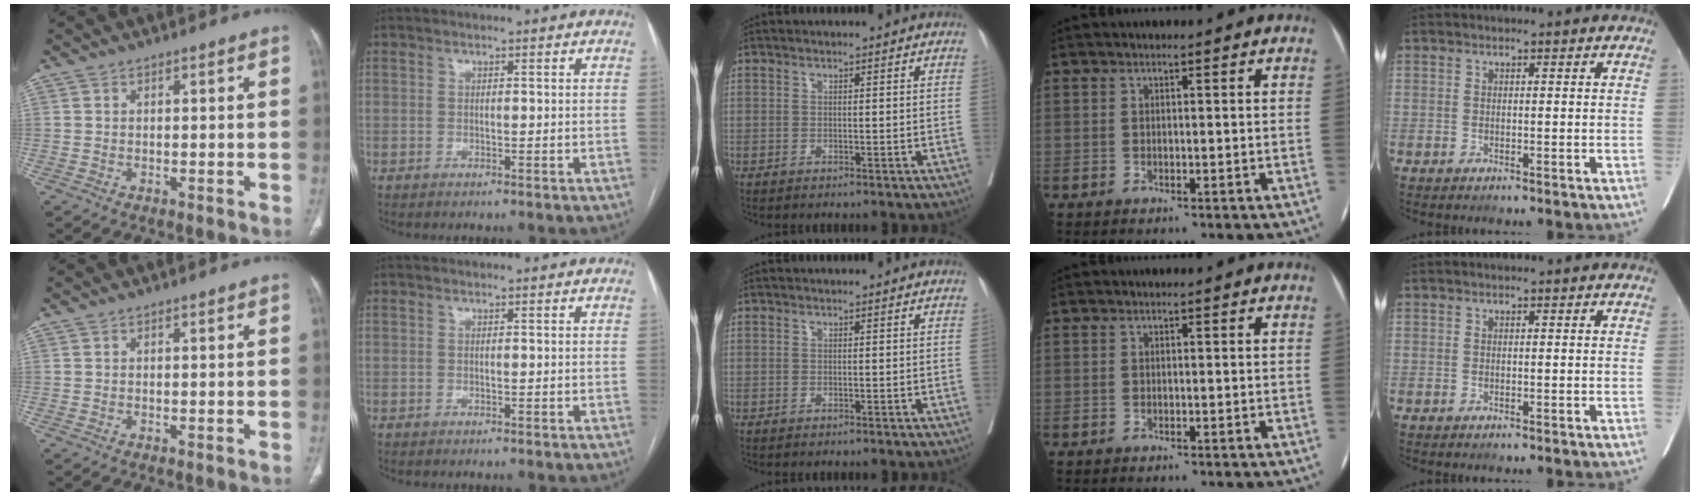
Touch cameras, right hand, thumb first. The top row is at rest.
{}